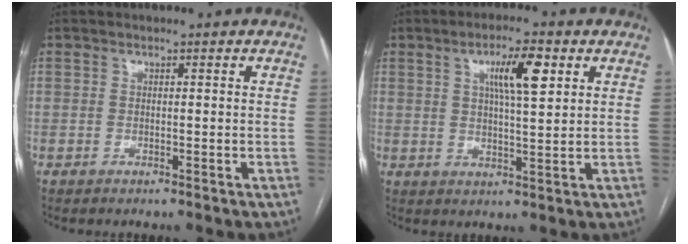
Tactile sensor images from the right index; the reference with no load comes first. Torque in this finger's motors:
{"motor_torque": [0.46, 0.24, 0.18, 0.10]}